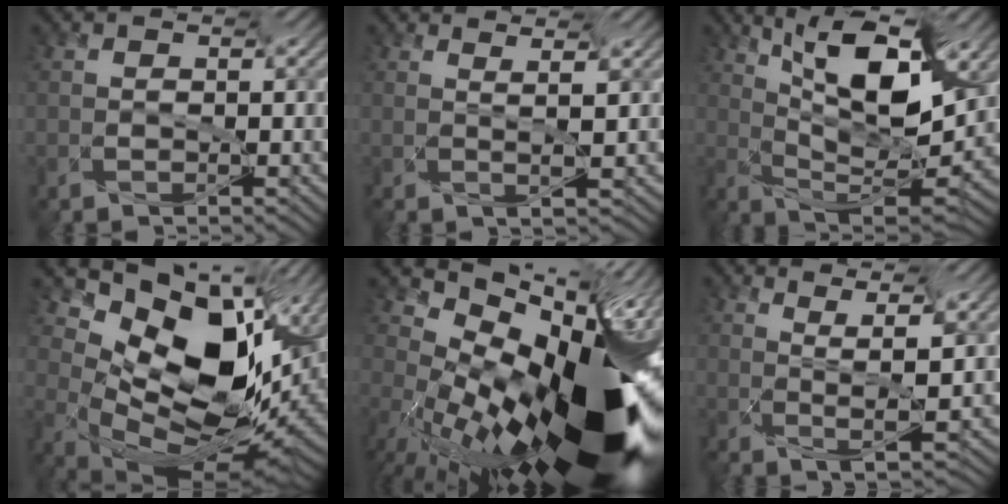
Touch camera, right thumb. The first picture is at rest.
{"total": 3.2, "force": [2.7, -1.0, 1.4], "torque": [-0.010, -0.006, 0.047]}
{"total": 10.0, "force": [5.2, 1.8, 8.4], "torque": [-0.152, -0.001, 0.100]}
{"total": 13.9, "force": [4.0, 7.7, 10.9], "torque": [-0.174, -0.005, 0.086]}
{"total": 16.3, "force": [-4.0, 6.6, 14.4], "torque": [-0.219, -0.023, -0.063]}
{"total": 4.7, "force": [3.5, -0.8, 3.0], "torque": [-0.052, -0.003, 0.059]}